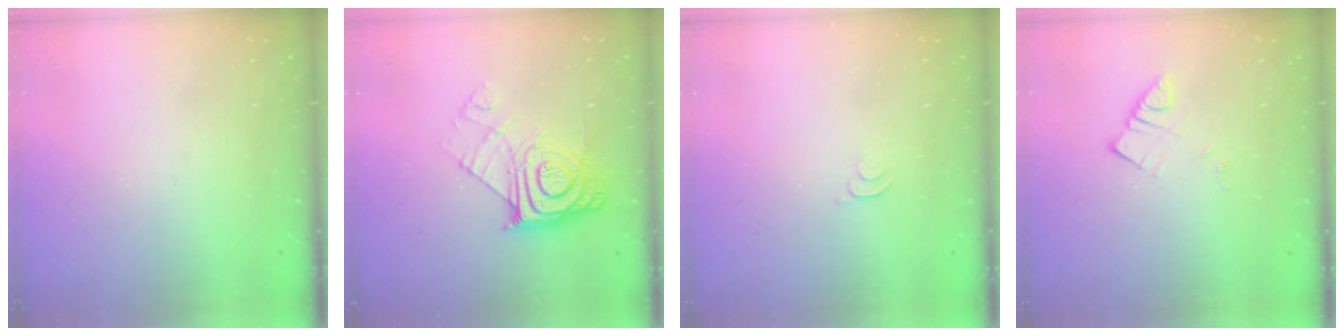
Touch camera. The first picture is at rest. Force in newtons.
{"total": 12.3, "press": 12.3, "slide": 1.1}
{"total": 3.9, "press": 3.8, "slide": 0.5}
{"total": 3.5, "press": 3.5, "slide": 0.4}